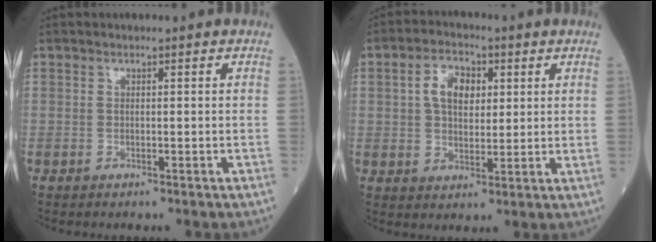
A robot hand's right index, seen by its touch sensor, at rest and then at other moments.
{"total": 6.5, "force": [1.8, 3.9, 4.9], "torque": [-0.092, 0.015, 0.034]}